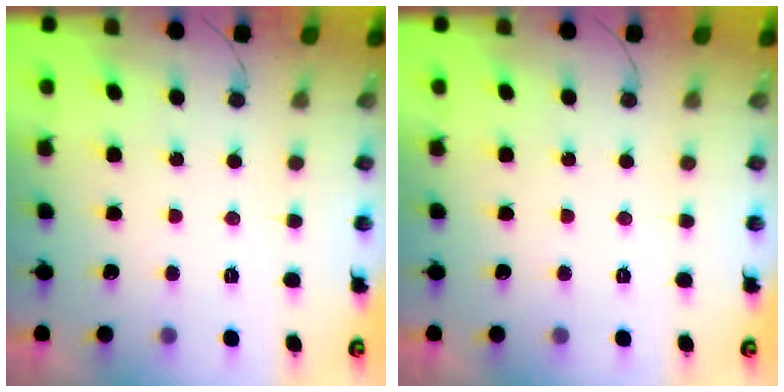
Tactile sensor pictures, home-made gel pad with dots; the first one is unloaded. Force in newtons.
{"total": 0.0}